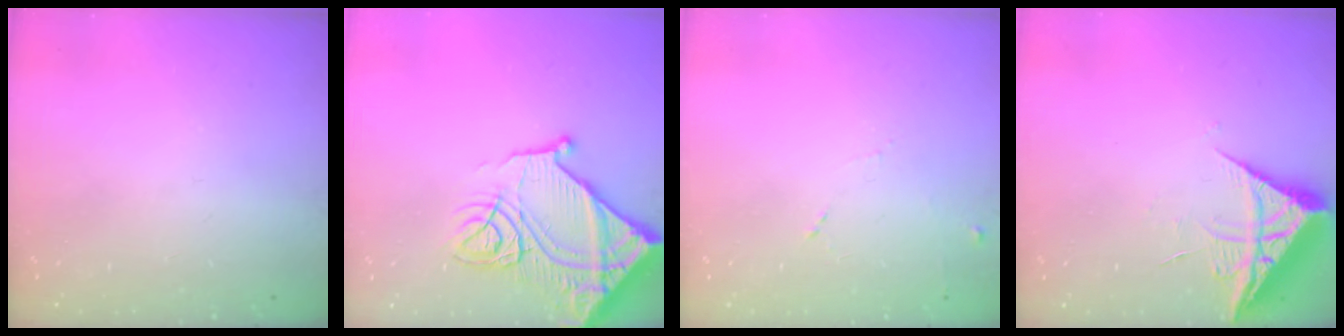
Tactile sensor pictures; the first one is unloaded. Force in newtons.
{"total": 19.6, "press": 19.5, "slide": 2.0}
{"total": 5.4, "press": 5.3, "slide": 0.9}
{"total": 7.6, "press": 7.6, "slide": 0.5}